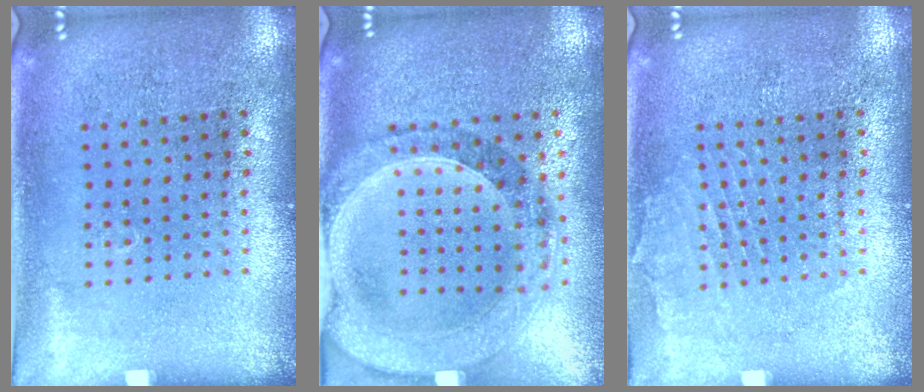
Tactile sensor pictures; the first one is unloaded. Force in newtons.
{"total": 1.4, "press": 1.4, "slide": 0.3}
{"total": 1.2, "press": 1.1, "slide": 0.1}